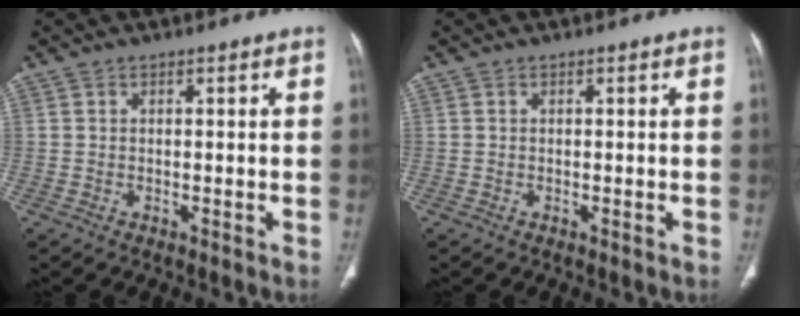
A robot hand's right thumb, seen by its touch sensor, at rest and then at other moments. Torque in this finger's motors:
{"motor_torque": [0.24, -0.05, 0.03, -0.46, 0.04]}